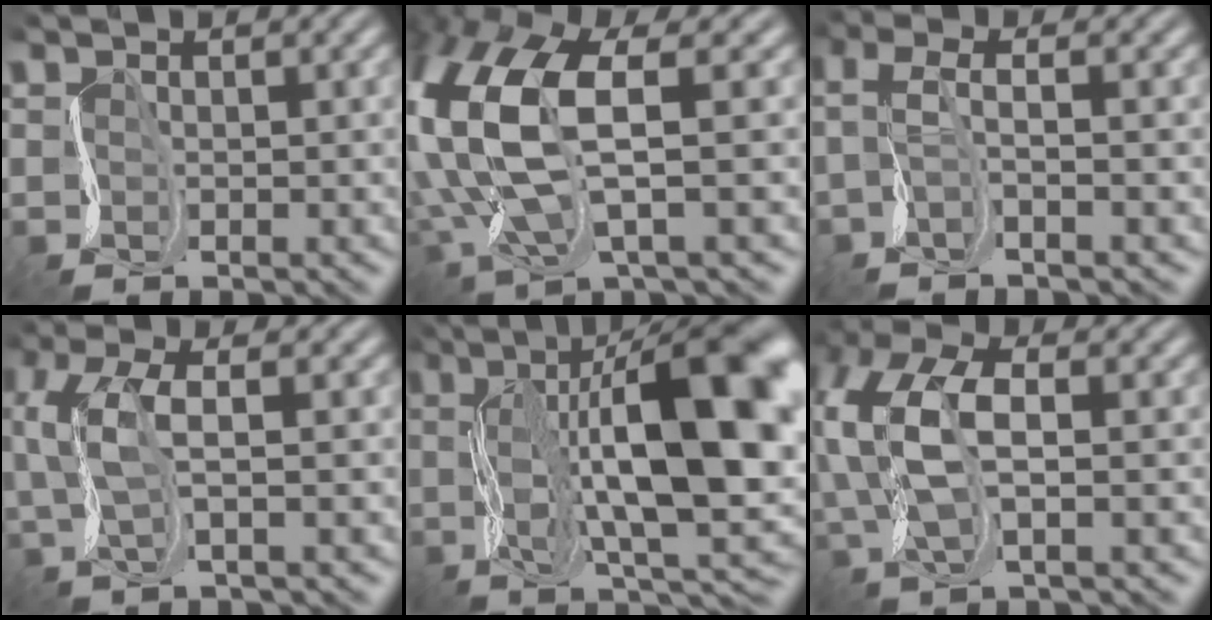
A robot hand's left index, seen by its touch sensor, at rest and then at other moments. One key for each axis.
{"total": 11.3, "fx": 1.0, "fy": 5.1, "fz": 10.1, "tx": -0.253, "ty": -0.007, "tz": 0.025}
{"total": 3.5, "fx": -0.5, "fy": 0.9, "fz": 3.4, "tx": -0.071, "ty": 0.002, "tz": -0.016}
{"total": 4.8, "fx": 0.5, "fy": 1.7, "fz": 4.5, "tx": -0.109, "ty": 0.003, "tz": 0.005}
{"total": 18.8, "fx": 3.0, "fy": 6.9, "fz": 17.2, "tx": -0.245, "ty": 0.010, "tz": 0.056}
{"total": 8.7, "fx": 0.7, "fy": 4.5, "fz": 7.4, "tx": -0.193, "ty": 0.009, "tz": 0.008}